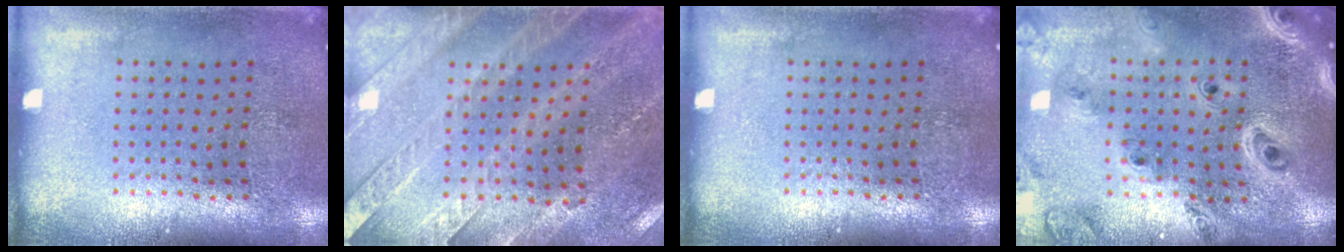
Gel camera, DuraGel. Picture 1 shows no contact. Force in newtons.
{"total": 2.9, "press": 2.7, "slide": 1.3}
{"total": 0.0}
{"total": 2.3, "press": 2.1, "slide": 1.0}